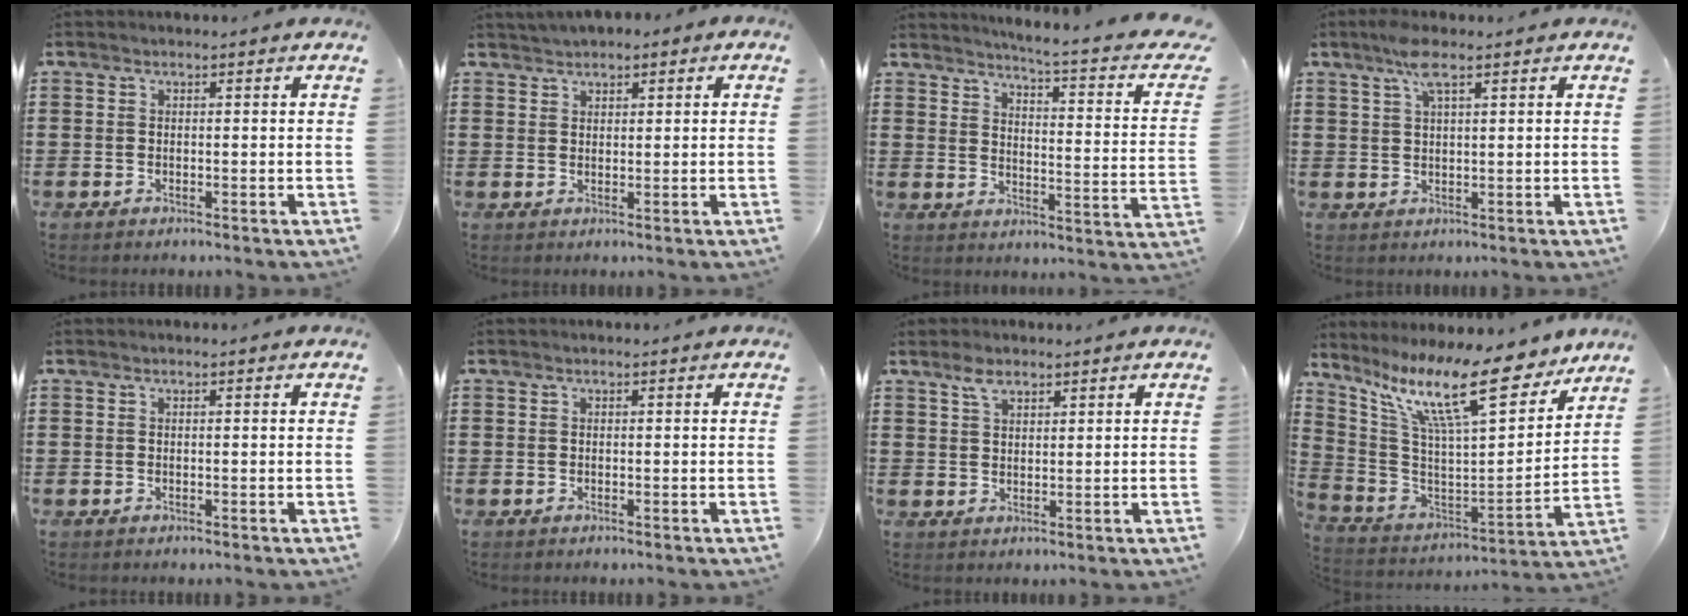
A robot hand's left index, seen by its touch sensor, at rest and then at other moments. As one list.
[{"total": 1.8, "force": [1.6, 0.8, 0.4], "torque": [-0.011, 0.007, 0.030]}, {"total": 4.4, "force": [3.5, -0.8, 2.5], "torque": [-0.061, -0.038, 0.048]}, {"total": 4.7, "force": [2.8, 1.2, 3.7], "torque": [-0.080, 0.006, 0.048]}, {"total": 0.0}, {"total": 0.0}, {"total": 3.1, "force": [2.1, 1.5, 1.7], "torque": [-0.037, 0.006, 0.040]}, {"total": 16.3, "force": [11.1, 2.8, 11.6], "torque": [-0.244, -0.062, 0.185]}]